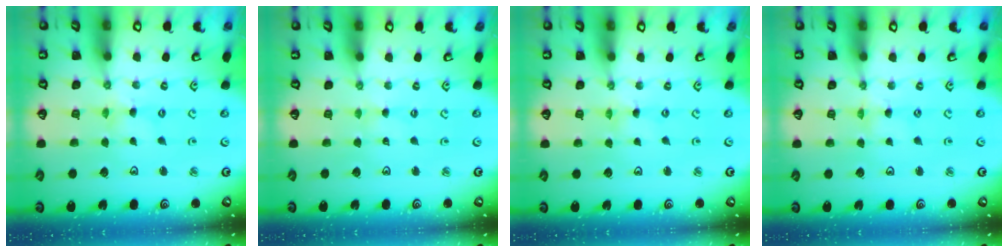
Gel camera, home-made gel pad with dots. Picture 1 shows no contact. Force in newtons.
{"total": 0.0}
{"total": 0.0}
{"total": 0.0}